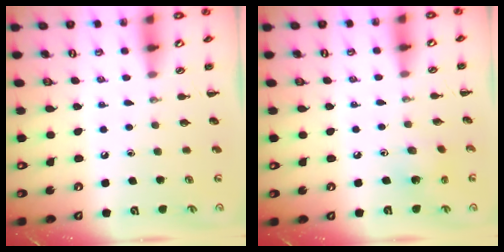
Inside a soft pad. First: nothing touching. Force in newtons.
{"total": 2.2, "press": 2.1, "slide": 0.7}